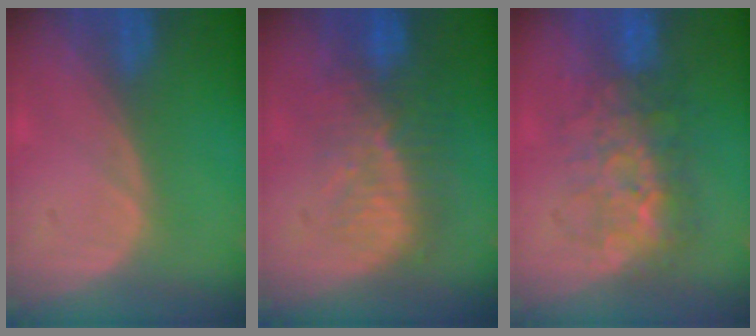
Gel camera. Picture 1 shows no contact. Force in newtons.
{"total": 10.0, "press": 8.5, "slide": 5.3}
{"total": 8.0, "press": 7.7, "slide": 2.0}